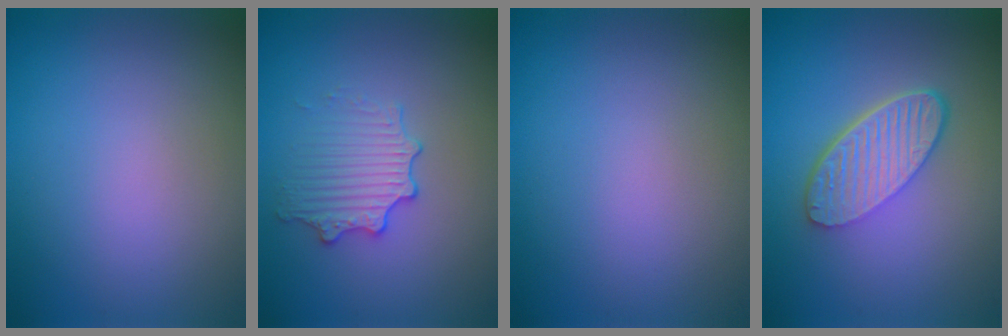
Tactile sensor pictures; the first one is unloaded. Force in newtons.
{"total": 2.9, "press": 2.8, "slide": 0.7}
{"total": 0.0}
{"total": 6.0, "press": 4.2, "slide": 4.2}